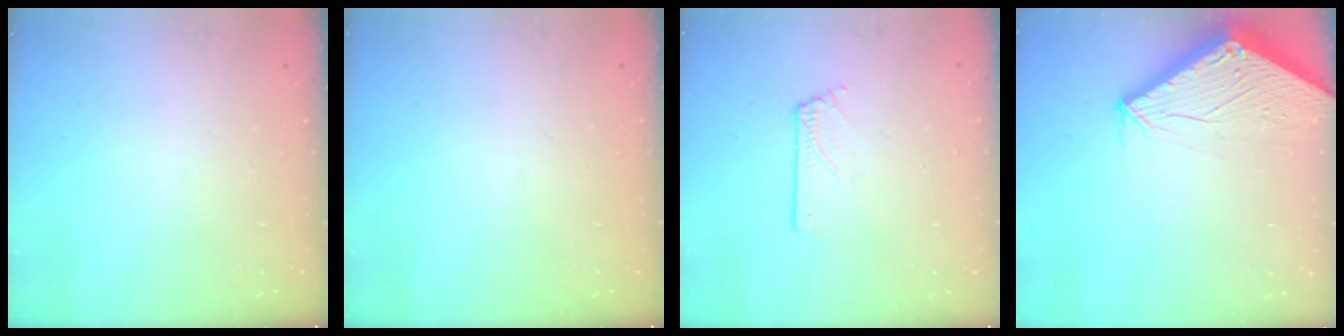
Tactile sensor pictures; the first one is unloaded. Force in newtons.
{"total": 0.0}
{"total": 0.9, "press": 0.9, "slide": 0.0}
{"total": 2.9, "press": 2.9, "slide": 0.1}